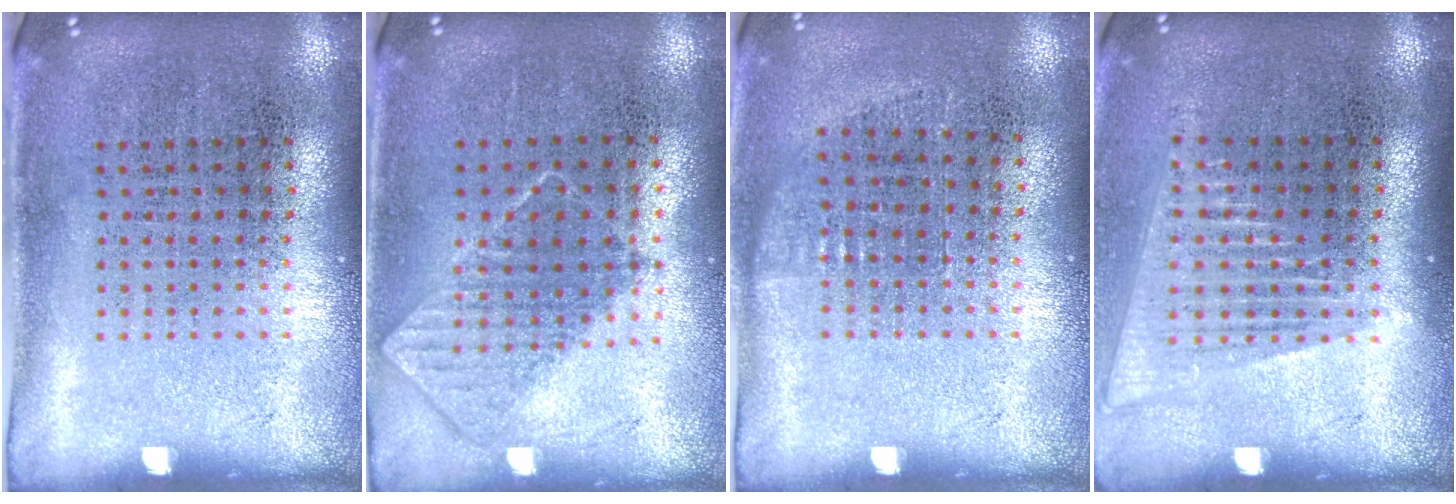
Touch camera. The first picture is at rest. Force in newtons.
{"total": 0.8, "press": 0.7, "slide": 0.2}
{"total": 0.7, "press": 0.7, "slide": 0.4}
{"total": 1.4, "press": 1.3, "slide": 0.6}